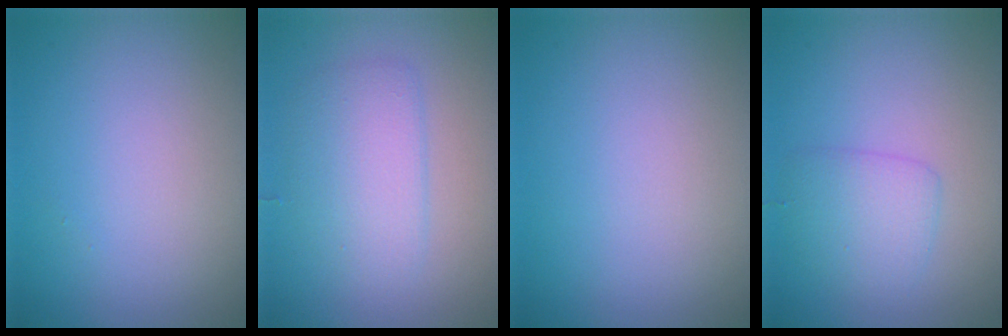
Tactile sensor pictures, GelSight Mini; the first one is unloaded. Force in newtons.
{"total": 2.3, "press": 2.3, "slide": 0.1}
{"total": 0.0}
{"total": 2.6, "press": 2.6, "slide": 0.0}